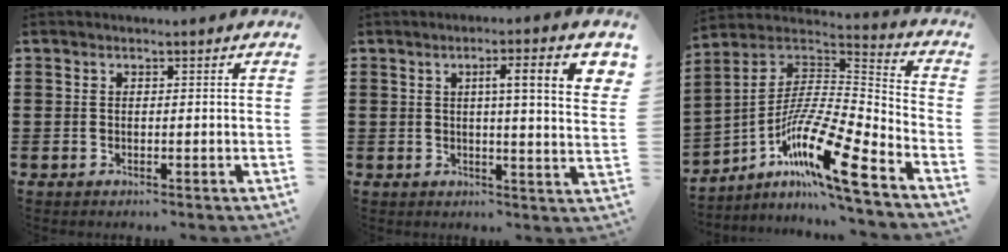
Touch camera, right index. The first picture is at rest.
{"total": 7.6, "force": [2.7, 0.6, 7.1], "torque": [-0.115, -0.006, 0.034]}
{"total": 13.6, "force": [-8.4, 1.7, 10.6], "torque": [-0.207, -0.015, -0.163]}